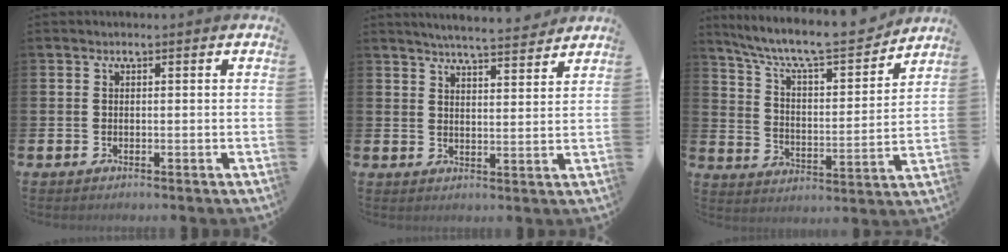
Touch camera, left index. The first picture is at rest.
{"total": 4.9, "force": [4.9, -0.3, 0.9], "torque": [-0.023, -0.034, 0.083]}
{"total": 9.1, "force": [8.2, 1.7, 3.6], "torque": [-0.097, -0.063, 0.134]}